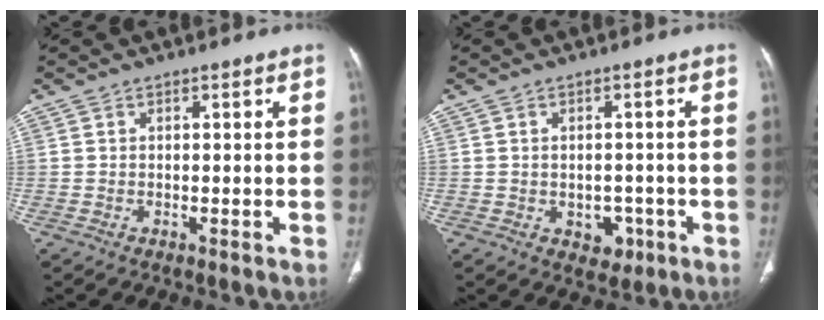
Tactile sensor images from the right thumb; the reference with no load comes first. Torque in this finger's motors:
{"motor_torque": [-0.26, 0.23, -0.10, -0.21, 0.07]}